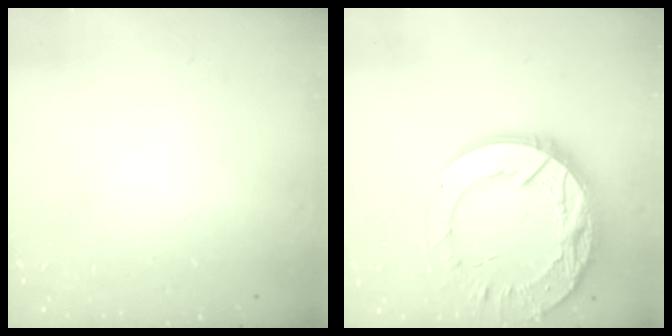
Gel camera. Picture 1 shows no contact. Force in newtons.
{"total": 25.1, "press": 25.0, "slide": 2.3}